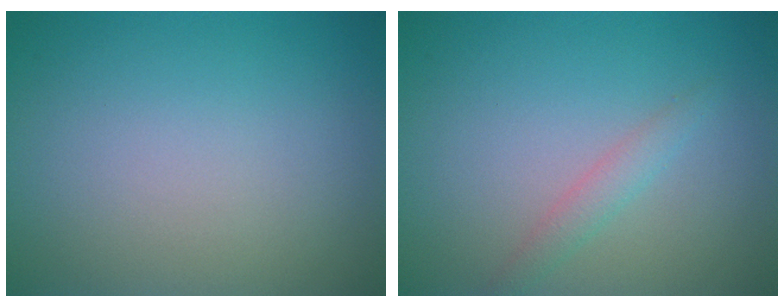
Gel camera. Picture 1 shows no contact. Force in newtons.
{"total": 1.5, "press": 1.5, "slide": 0.1}